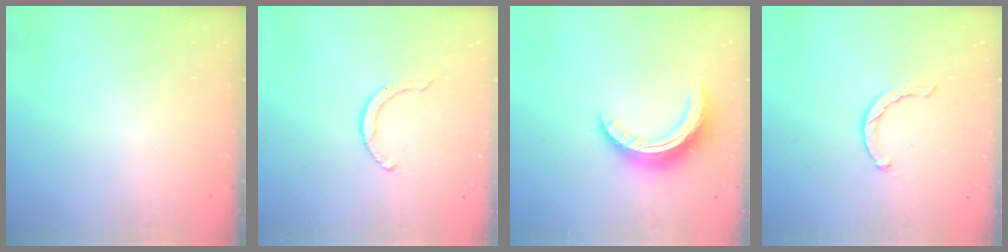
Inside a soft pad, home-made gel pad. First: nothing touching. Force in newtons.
{"total": 2.9, "press": 2.9, "slide": 0.4}
{"total": 13.2, "press": 13.2, "slide": 0.3}
{"total": 2.3, "press": 2.2, "slide": 0.5}